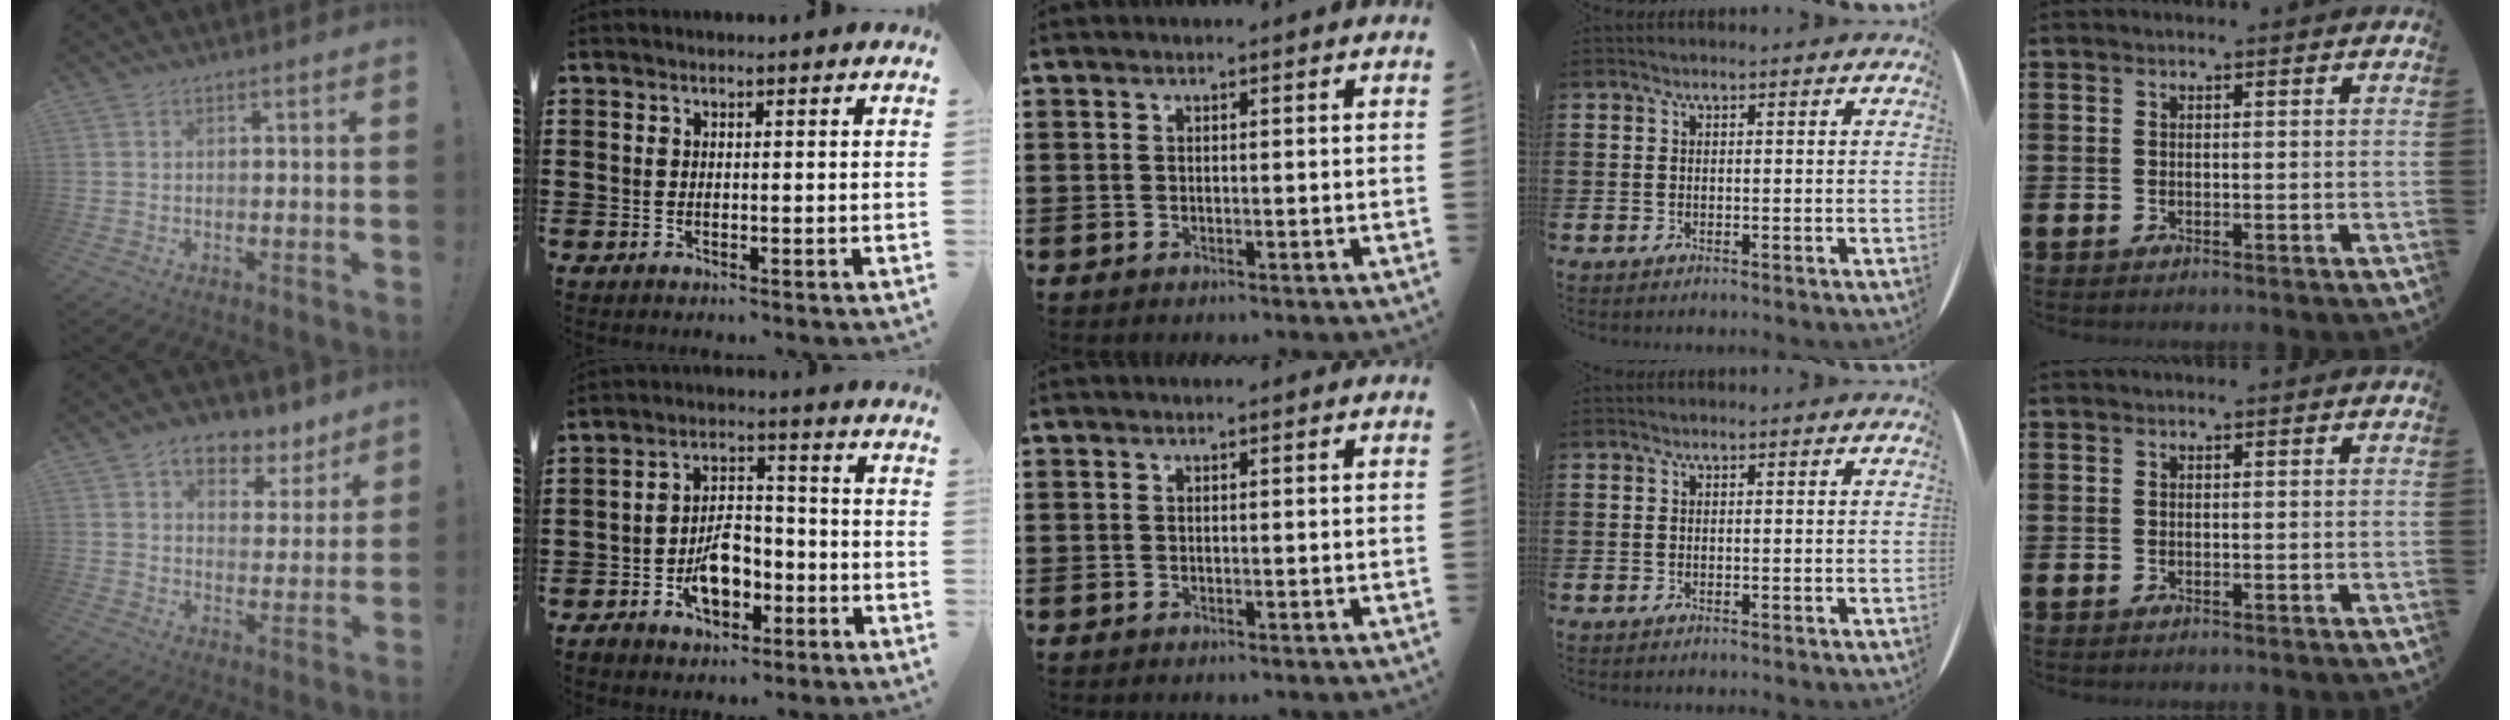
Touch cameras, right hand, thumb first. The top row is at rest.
{"thumb": {"total": 9.2, "force": [6.2, 5.5, 4.0], "torque": [-0.055, -0.039, 0.114]}, "index": {"total": 7.4, "force": [-3.2, 4.5, 4.9], "torque": [-0.085, 0.013, -0.061]}}